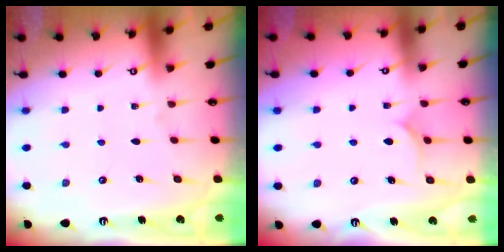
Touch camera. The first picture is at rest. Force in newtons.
{"total": 7.2, "press": 7.2, "slide": 0.3}